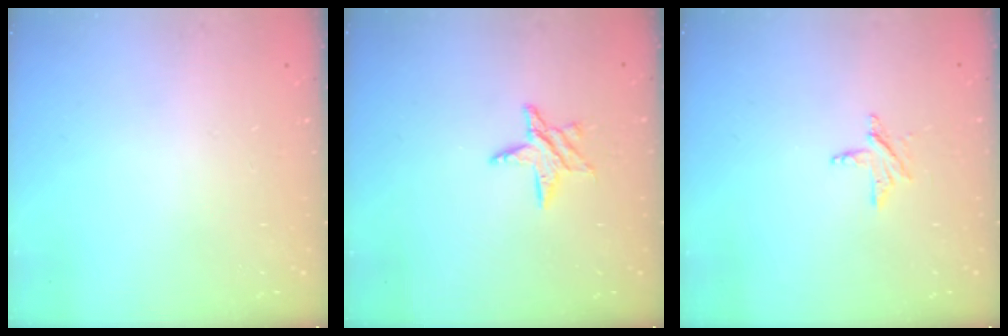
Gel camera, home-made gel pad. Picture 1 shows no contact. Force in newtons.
{"total": 7.2, "press": 7.2, "slide": 0.7}
{"total": 4.0, "press": 4.0, "slide": 0.3}